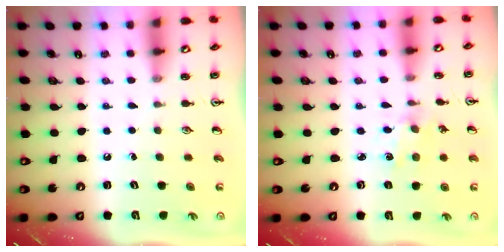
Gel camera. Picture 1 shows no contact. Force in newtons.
{"total": 1.3, "press": 1.3, "slide": 0.3}